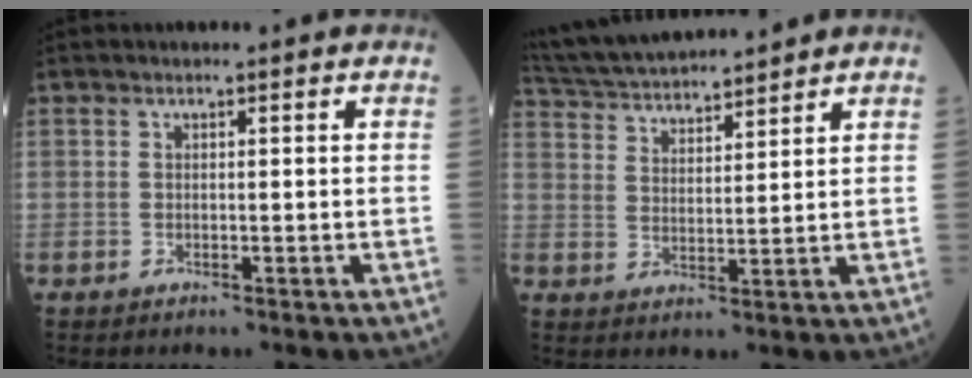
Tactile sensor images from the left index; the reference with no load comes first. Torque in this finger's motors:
{"motor_torque": [-0.16, -0.64, 0.27, 0.07]}